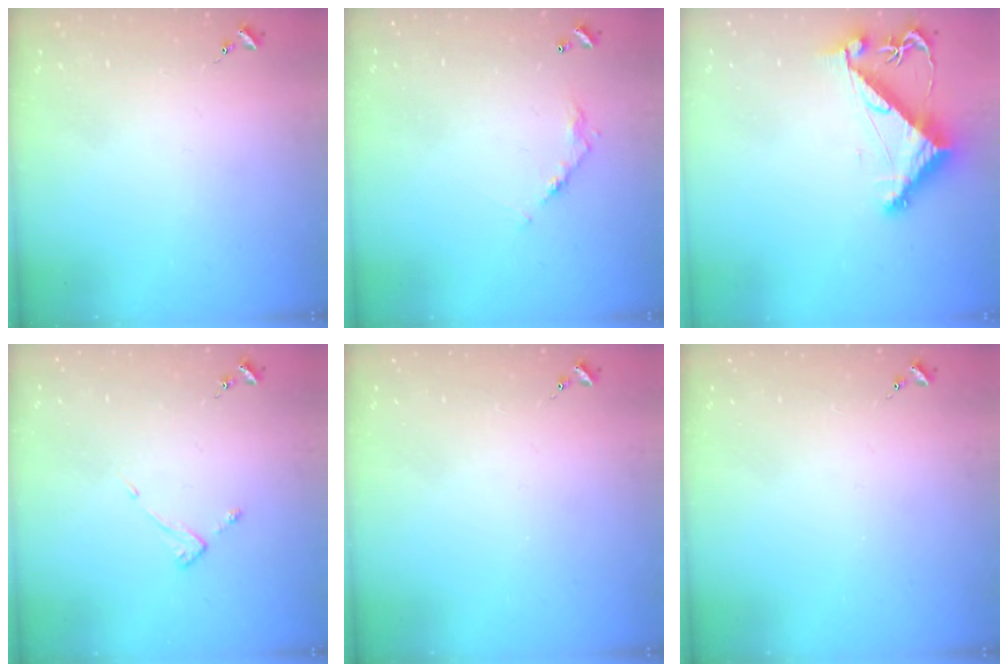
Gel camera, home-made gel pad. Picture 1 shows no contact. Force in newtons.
{"total": 6.0, "press": 6.0, "slide": 0.3}
{"total": 8.0, "press": 8.0, "slide": 0.7}
{"total": 2.6, "press": 2.6, "slide": 0.3}
{"total": 0.0}
{"total": 0.0}